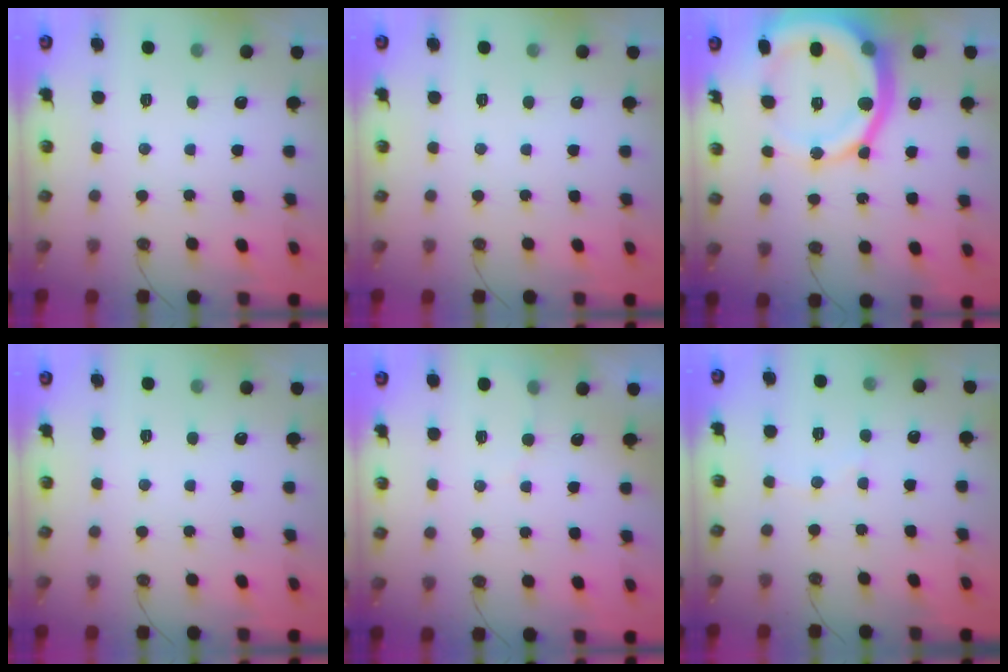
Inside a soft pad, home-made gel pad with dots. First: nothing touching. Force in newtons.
{"total": 0.0}
{"total": 20.8, "press": 20.6, "slide": 2.7}
{"total": 0.0}
{"total": 1.7, "press": 1.7, "slide": 0.2}
{"total": 5.0, "press": 5.0, "slide": 0.4}